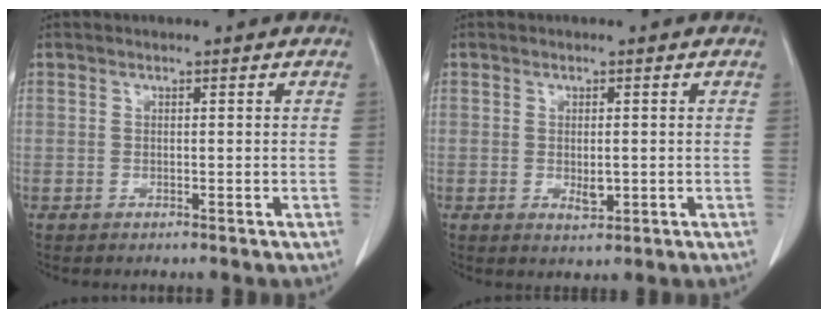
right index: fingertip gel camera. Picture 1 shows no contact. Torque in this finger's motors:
{"motor_torque": [0.23, 0.14, 0.17, 0.04]}